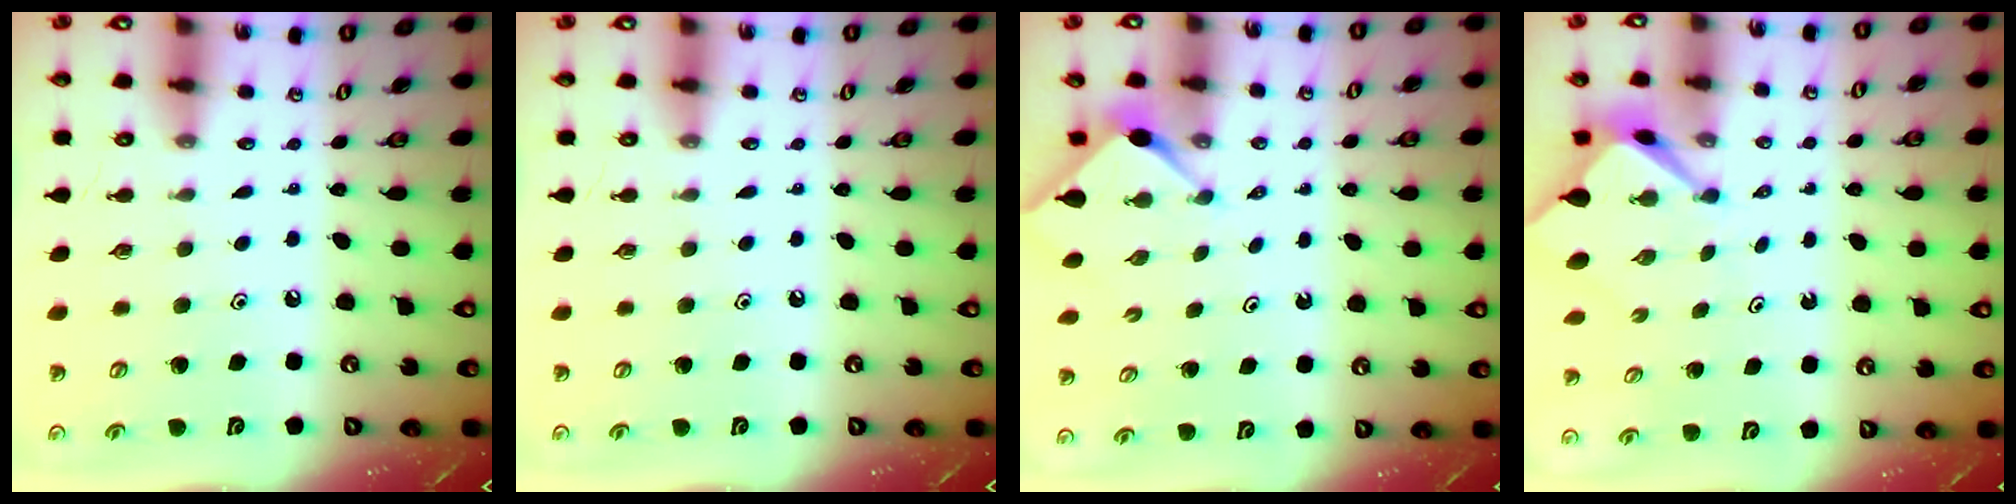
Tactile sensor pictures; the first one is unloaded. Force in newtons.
{"total": 0.0}
{"total": 3.0, "press": 3.0, "slide": 0.3}
{"total": 2.6, "press": 2.6, "slide": 0.3}